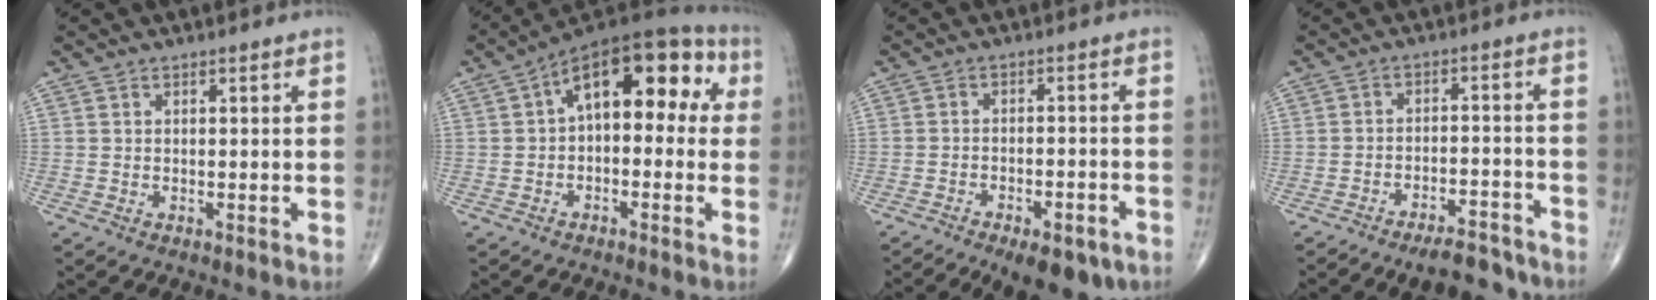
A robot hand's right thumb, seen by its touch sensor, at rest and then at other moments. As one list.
[{"total": 15.3, "force": [2.6, 8.2, 12.6], "torque": [-0.142, 0.045, 0.025]}, {"total": 12.1, "force": [-7.9, 5.1, 7.5], "torque": [-0.105, 0.027, -0.110]}, {"total": 8.7, "force": [-7.3, 3.0, 3.5], "torque": [-0.042, 0.054, -0.108]}]